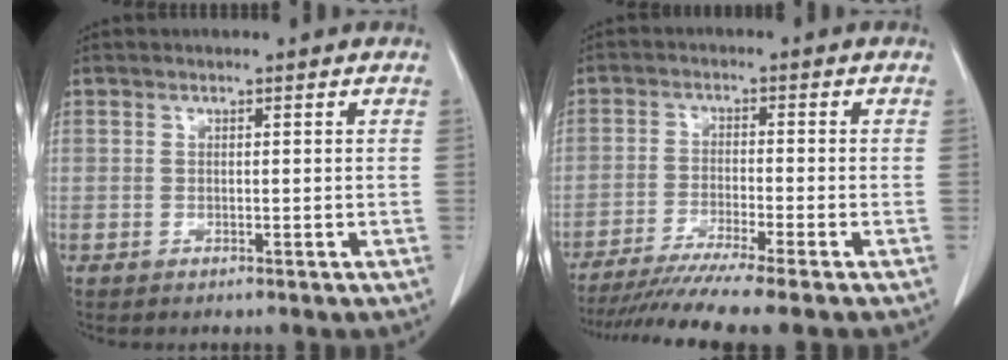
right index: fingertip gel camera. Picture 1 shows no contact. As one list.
[{"total": 10.5, "force": [-8.8, -1.7, 5.4], "torque": [-0.071, -0.032, -0.140]}]